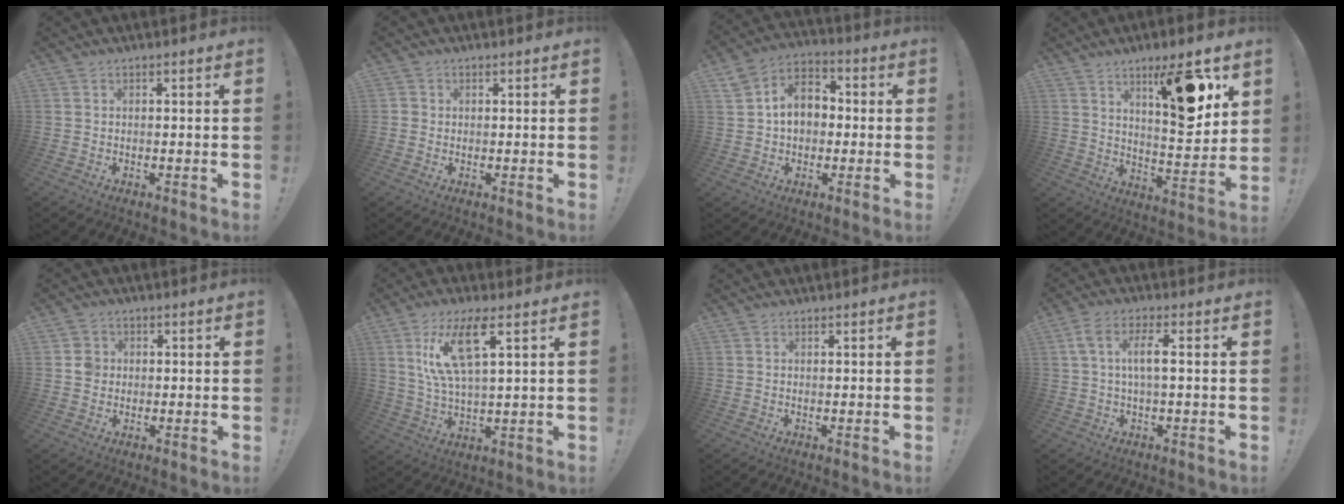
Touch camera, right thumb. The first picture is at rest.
{"total": 1.3, "force": [0.1, 1.3, 0.2], "torque": [-0.001, 0.000, 0.002]}
{"total": 11.6, "force": [1.0, 9.2, 7.0], "torque": [-0.100, 0.013, 0.027]}
{"total": 16.2, "force": [9.0, 4.4, 12.8], "torque": [-0.179, -0.048, 0.137]}
{"total": 3.5, "force": [0.0, 3.3, 1.0], "torque": [-0.004, 0.003, -0.002]}
{"total": 13.2, "force": [6.3, 3.9, 10.9], "torque": [-0.214, -0.009, 0.106]}
{"total": 0.0}
{"total": 6.8, "force": [0.6, 1.8, 6.5], "torque": [-0.119, 0.005, 0.008]}